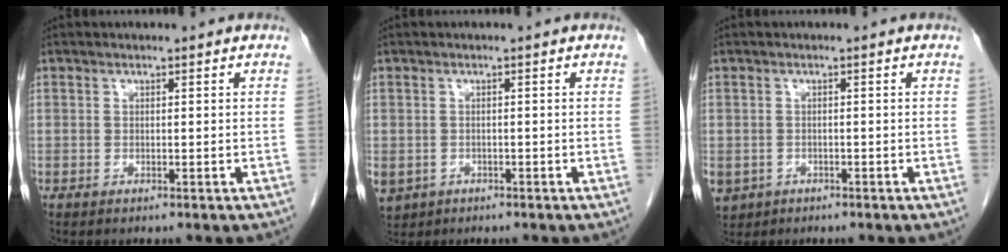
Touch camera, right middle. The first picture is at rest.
{"total": 5.8, "force": [-2.7, 4.8, 1.7], "torque": [-0.047, -0.003, -0.037]}
{"total": 5.4, "force": [-2.7, 4.4, 1.4], "torque": [-0.035, -0.001, -0.039]}